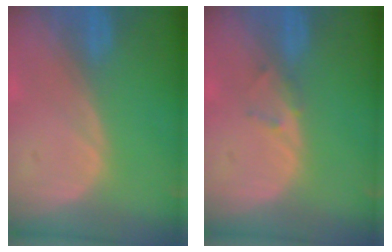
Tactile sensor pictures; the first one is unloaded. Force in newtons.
{"total": 1.3, "press": 1.1, "slide": 0.8}